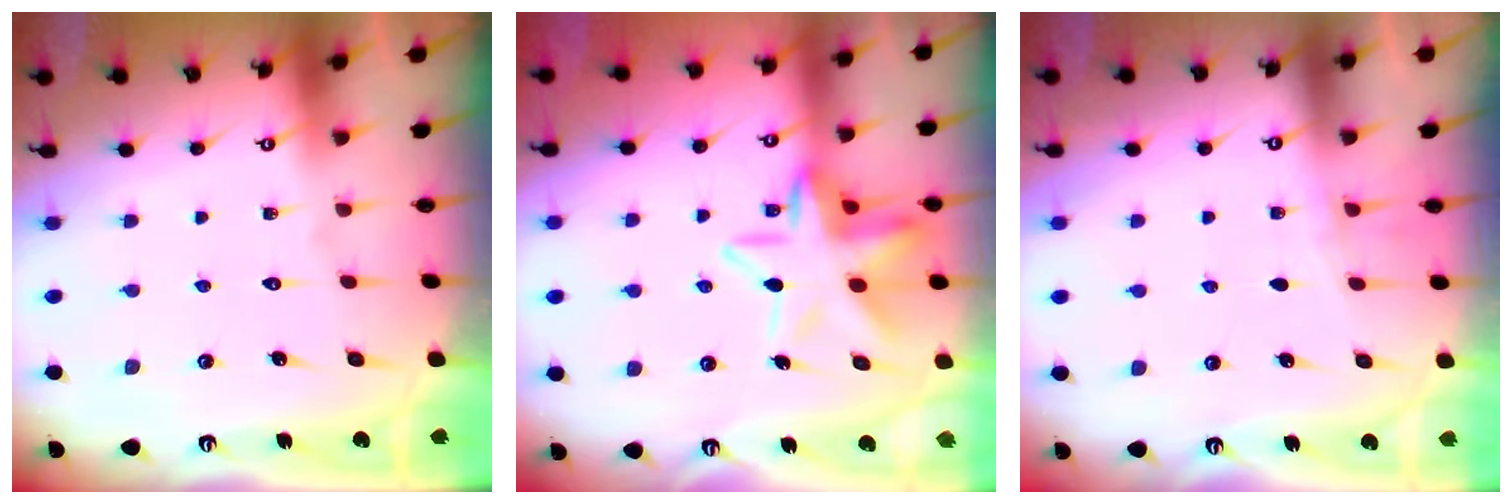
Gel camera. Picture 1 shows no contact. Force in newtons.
{"total": 13.9, "press": 13.8, "slide": 1.6}
{"total": 2.7, "press": 2.6, "slide": 0.7}